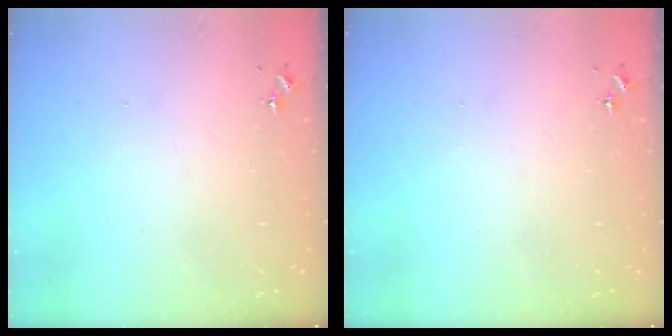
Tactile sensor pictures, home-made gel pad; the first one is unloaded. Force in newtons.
{"total": 0.0}